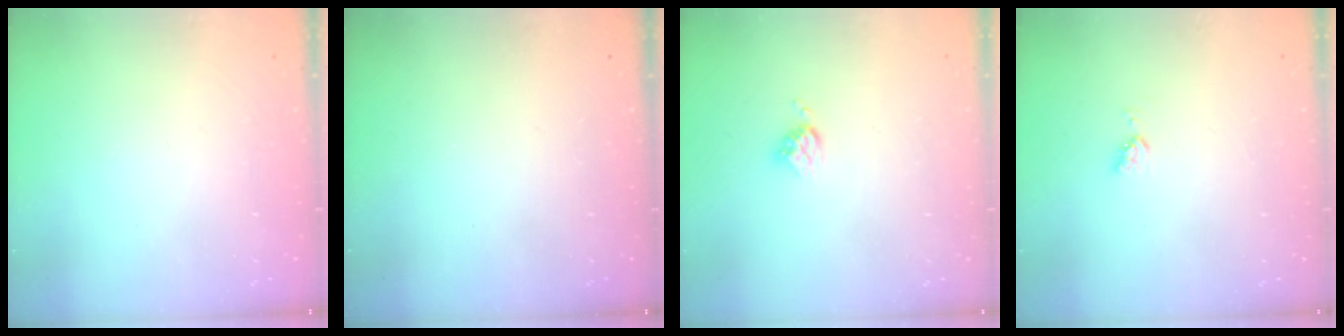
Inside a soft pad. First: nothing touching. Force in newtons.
{"total": 0.0}
{"total": 3.6, "press": 3.6, "slide": 0.4}
{"total": 3.6, "press": 3.5, "slide": 0.9}